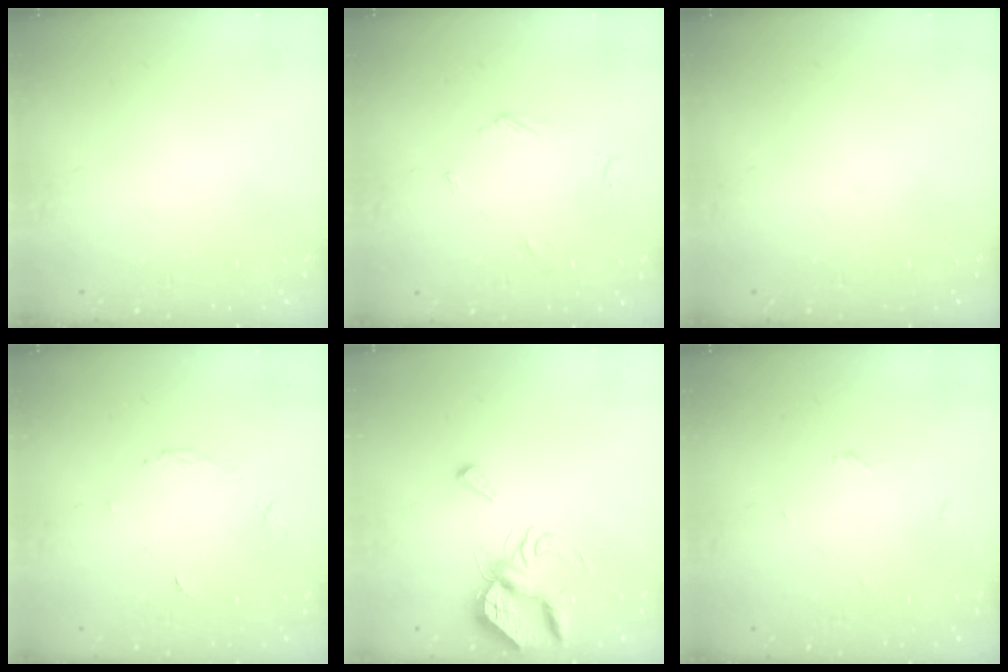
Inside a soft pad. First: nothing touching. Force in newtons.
{"total": 3.5, "press": 3.5, "slide": 0.5}
{"total": 0.0}
{"total": 3.8, "press": 3.8, "slide": 0.5}
{"total": 7.3, "press": 7.2, "slide": 0.7}
{"total": 2.7, "press": 2.7, "slide": 0.3}